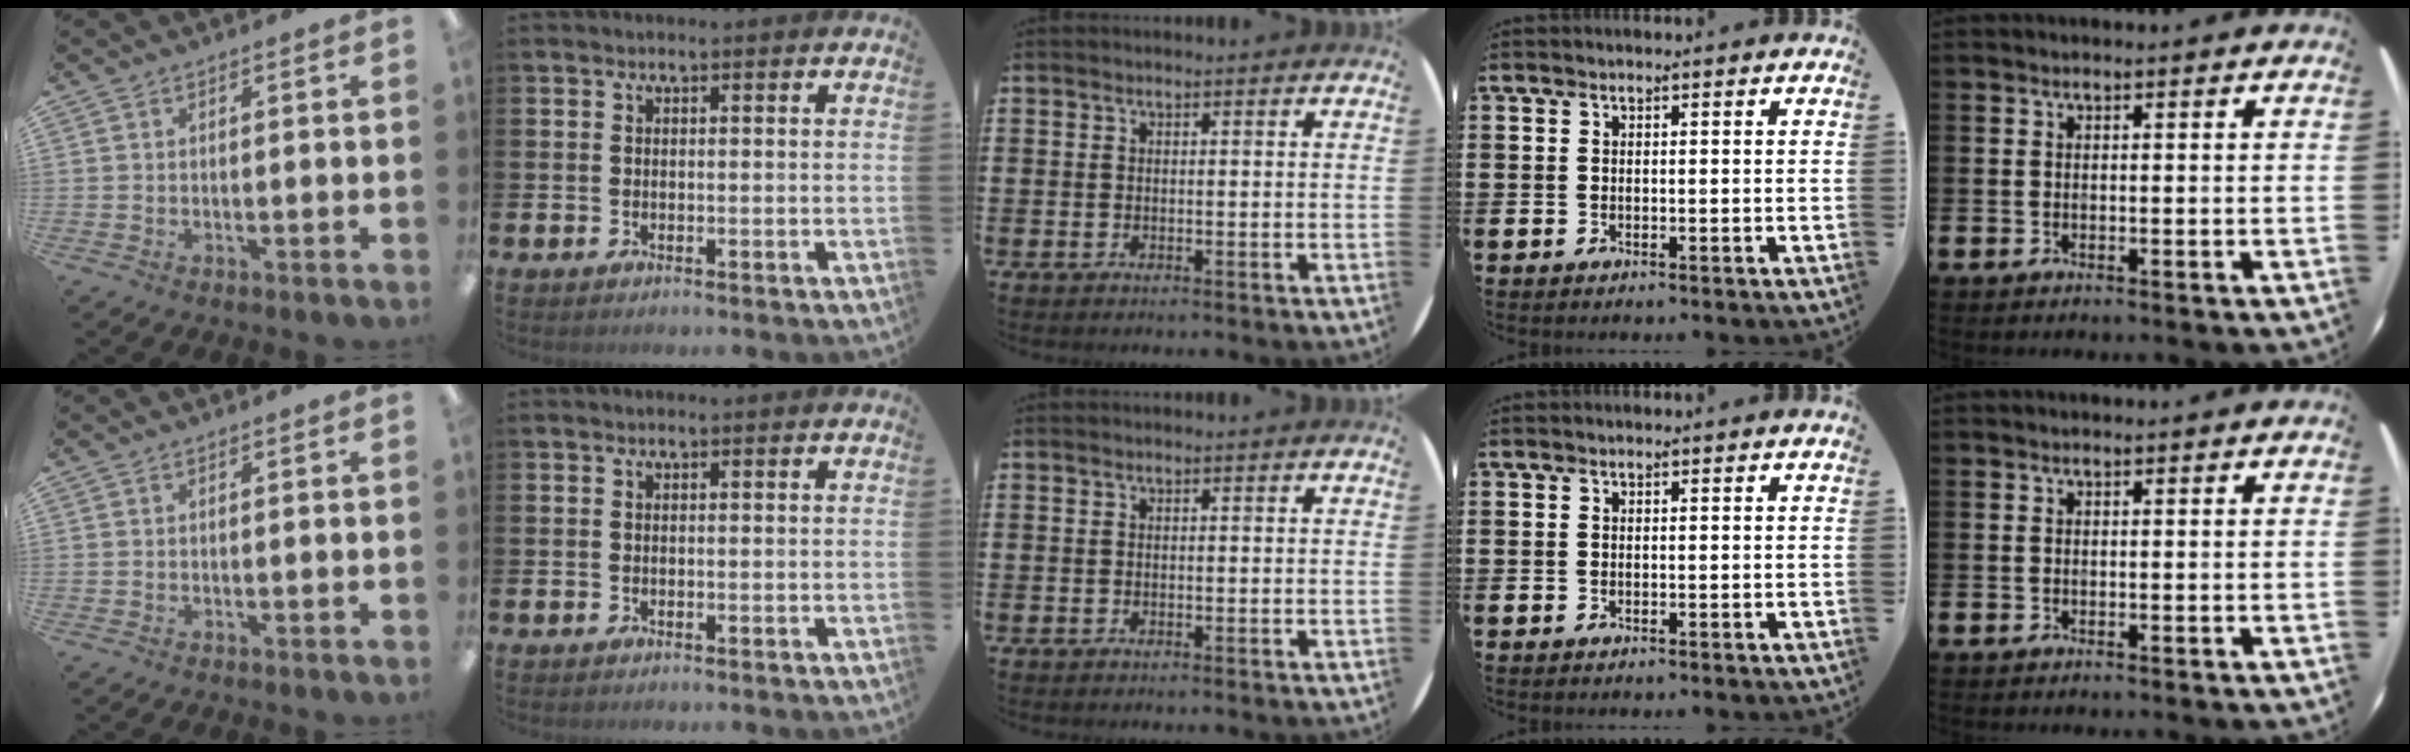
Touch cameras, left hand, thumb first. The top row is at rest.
{}